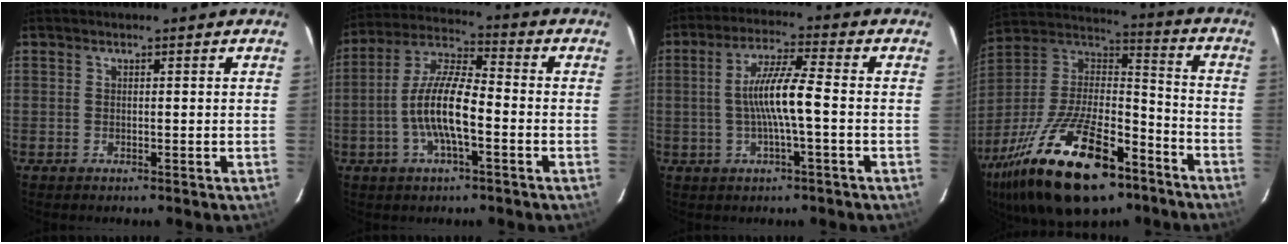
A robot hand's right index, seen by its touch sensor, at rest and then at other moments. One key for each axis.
{"total": 11.3, "fx": -3.2, "fy": 3.0, "fz": 10.4, "tx": -0.216, "ty": 0.003, "tz": -0.064}
{"total": 7.9, "fx": -1.0, "fy": -0.1, "fz": 7.8, "tx": -0.152, "ty": 0.004, "tz": -0.017}
{"total": 28.4, "fx": -17.0, "fy": 12.0, "fz": 19.3, "tx": -0.380, "ty": -0.018, "tz": -0.275}